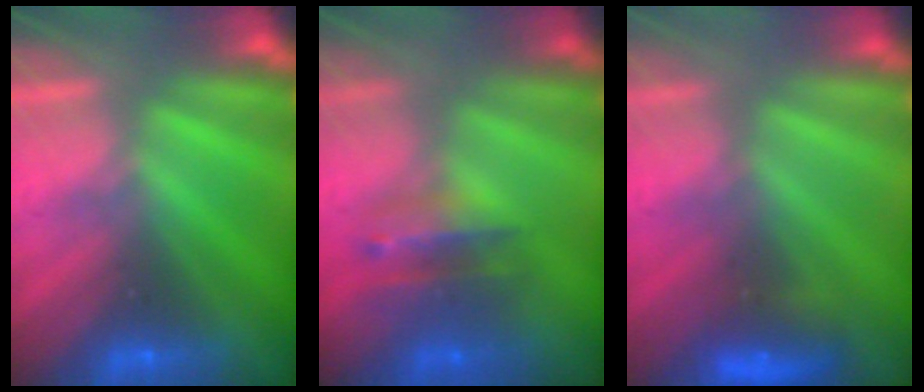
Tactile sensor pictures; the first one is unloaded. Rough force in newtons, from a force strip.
{"total": 2.8}
{"total": 2.9}